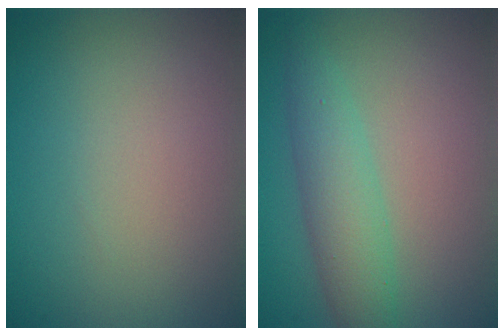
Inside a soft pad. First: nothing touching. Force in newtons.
{"total": 3.8, "press": 3.8, "slide": 0.1}